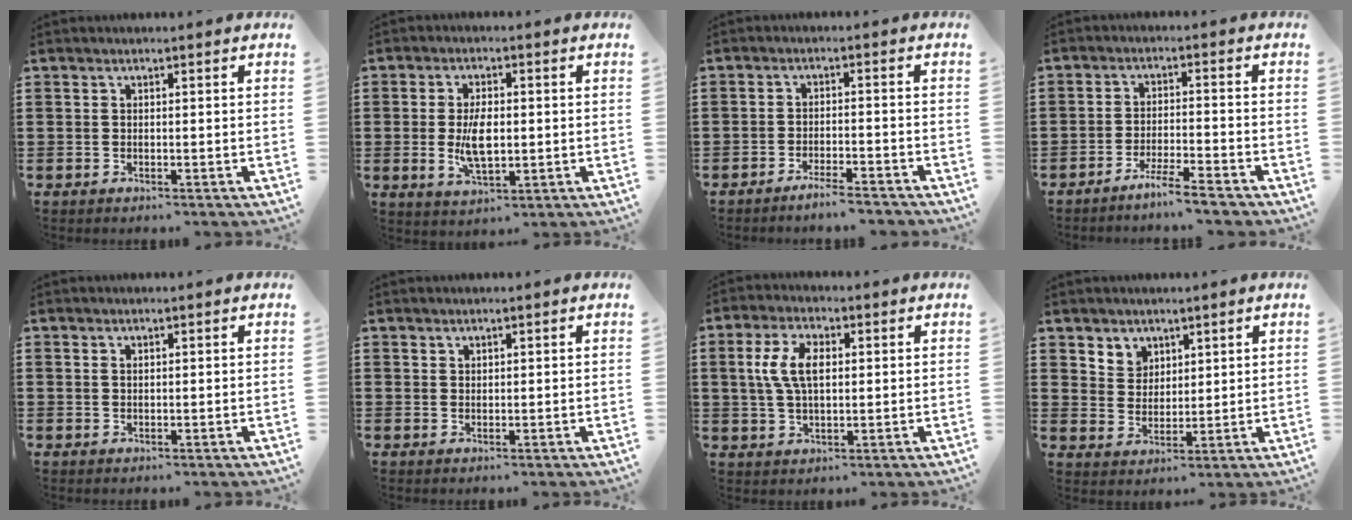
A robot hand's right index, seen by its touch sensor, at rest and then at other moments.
{"total": 6.3, "force": [-0.2, 2.8, 5.7], "torque": [-0.111, -0.006, -0.007]}
{"total": 3.1, "force": [-2.8, -0.1, 1.2], "torque": [-0.021, 0.001, -0.056]}
{"total": 4.5, "force": [-4.0, -0.4, 1.9], "torque": [-0.039, -0.008, -0.078]}
{"total": 0.6, "force": [0.3, 0.3, 0.4], "torque": [-0.009, 0.001, 0.006]}
{"total": 1.0, "force": [0.9, 0.5, 0.1], "torque": [-0.003, 0.001, 0.018]}
{"total": 6.8, "force": [1.1, 3.6, 5.6], "torque": [-0.133, 0.010, 0.013]}
{"total": 4.3, "force": [3.0, 3.1, 0.0], "torque": [-0.020, 0.004, 0.056]}